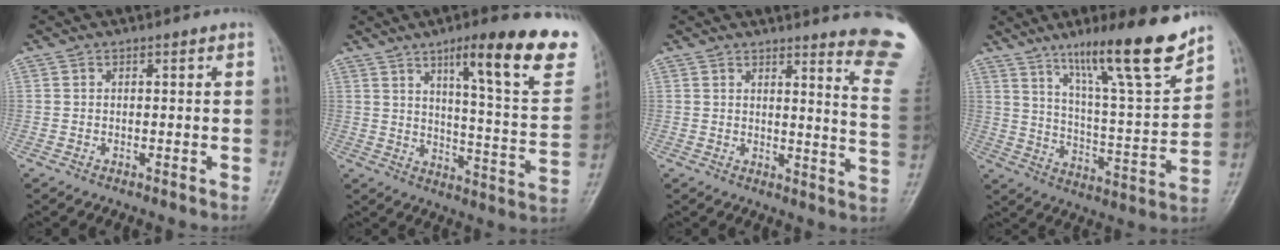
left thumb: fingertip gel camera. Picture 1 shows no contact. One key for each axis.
{"total": 22.3, "fx": 13.0, "fy": 4.1, "fz": 17.7, "tx": -0.214, "ty": -0.055, "tz": 0.185}
{"total": 12.9, "fx": 11.2, "fy": -0.2, "fz": 6.4, "tx": -0.059, "ty": -0.125, "tz": 0.111}
{"total": 18.4, "fx": 13.0, "fy": 2.1, "fz": 12.9, "tx": -0.184, "ty": -0.075, "tz": 0.212}